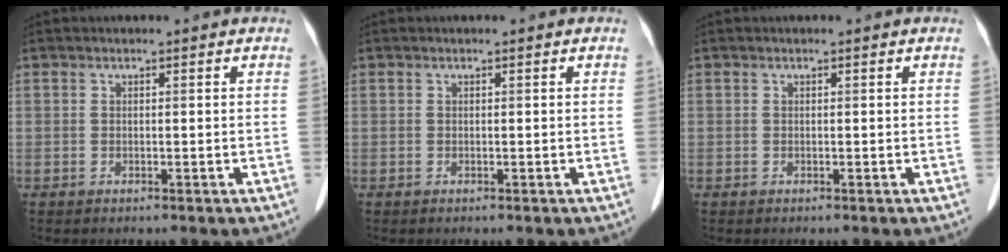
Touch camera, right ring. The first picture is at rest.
{"total": 0.0}
{"total": 0.0}